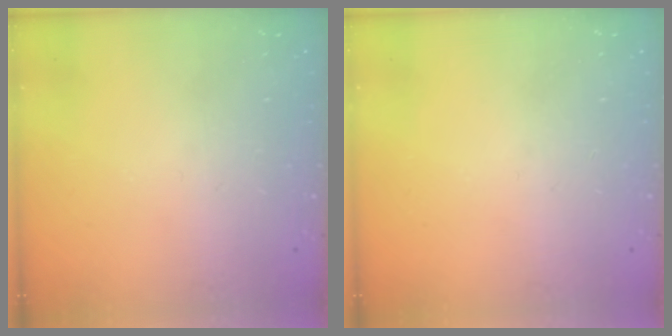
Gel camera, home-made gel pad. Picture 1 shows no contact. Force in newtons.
{"total": 0.0}